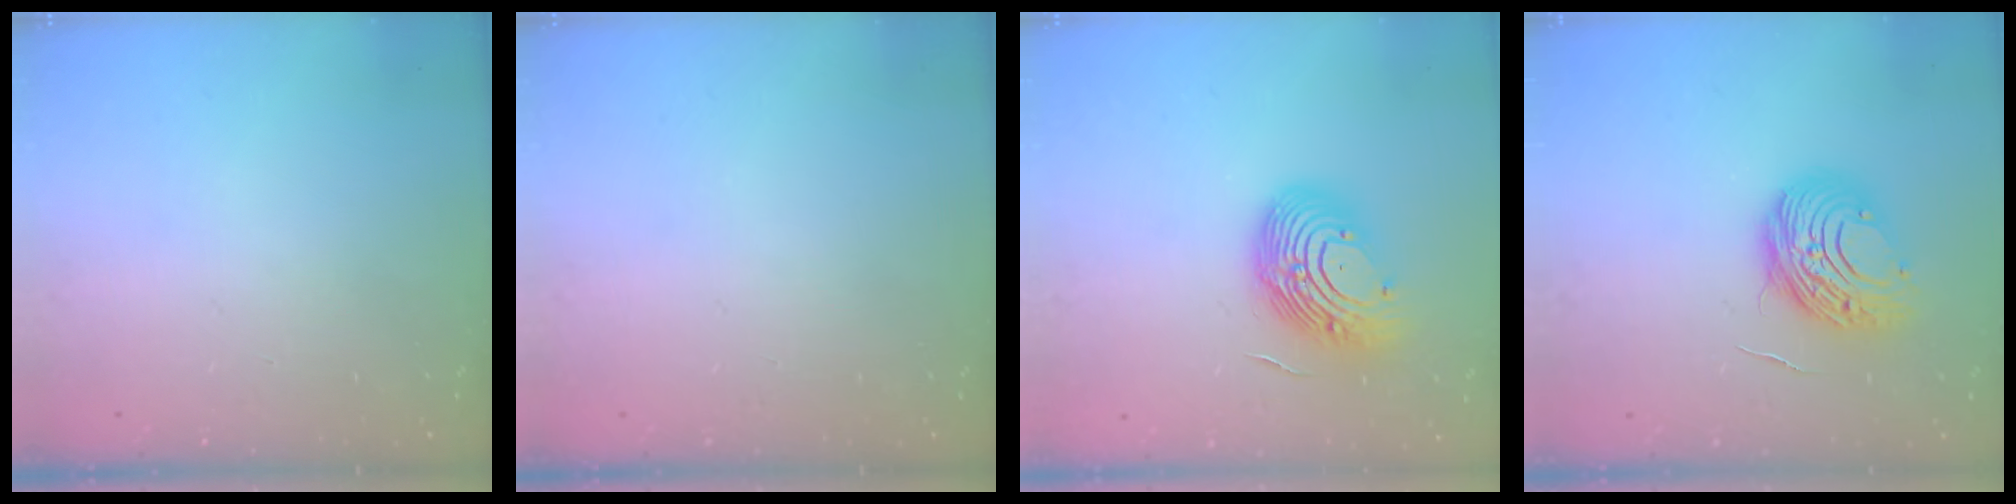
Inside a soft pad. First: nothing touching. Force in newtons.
{"total": 0.0}
{"total": 13.3, "press": 12.8, "slide": 3.9}
{"total": 11.3, "press": 11.3, "slide": 0.9}